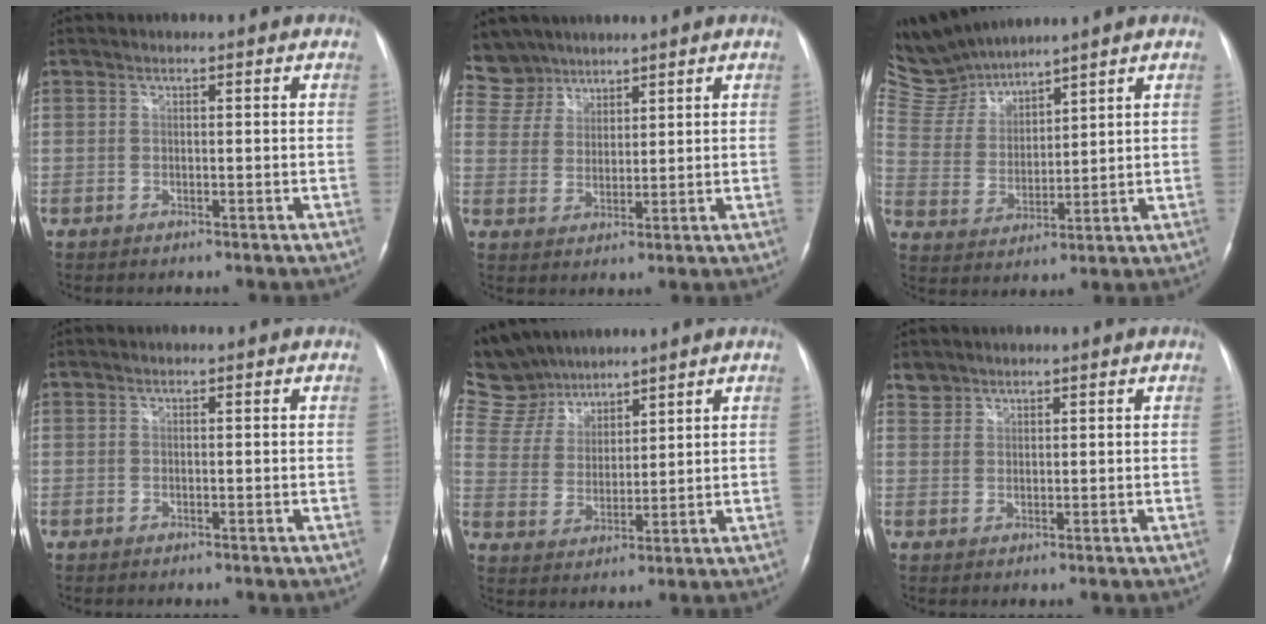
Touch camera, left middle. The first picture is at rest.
{"total": 6.6, "force": [5.7, 3.4, -0.6], "torque": [0.013, 0.008, 0.116]}
{"total": 7.6, "force": [7.6, 0.2, -0.4], "torque": [-0.018, 0.010, 0.177]}
{"total": 0.0}
{"total": 10.9, "force": [9.9, 4.2, 1.3], "torque": [-0.046, 0.018, 0.209]}
{"total": 2.0, "force": [1.6, 1.0, -0.3], "torque": [0.009, 0.009, 0.029]}